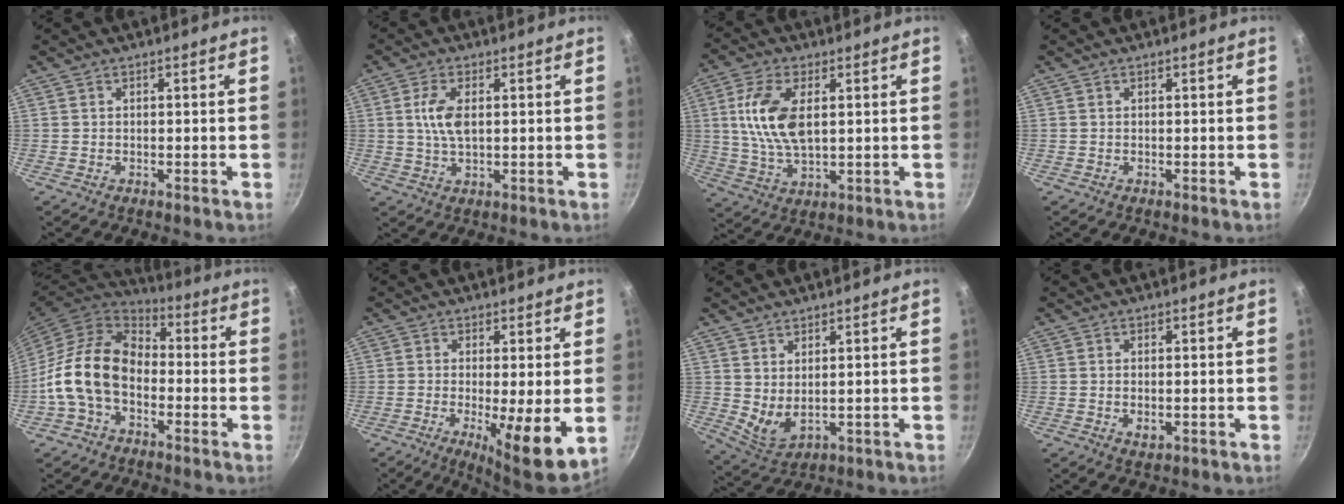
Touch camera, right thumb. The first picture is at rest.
{"total": 5.8, "force": [0.9, 2.8, 5.0], "torque": [-0.099, 0.000, 0.018]}
{"total": 11.5, "force": [2.2, 5.9, 9.7], "torque": [-0.186, -0.006, 0.046]}
{"total": 0.0}
{"total": 14.9, "force": [-2.7, 10.2, 10.5], "torque": [-0.165, 0.036, -0.071]}
{"total": 10.1, "force": [-1.1, 1.9, 9.9], "torque": [-0.146, -0.021, -0.012]}
{"total": 5.1, "force": [2.2, 2.3, 4.0], "torque": [-0.063, -0.032, 0.048]}
{"total": 2.2, "force": [-0.3, 1.2, 1.8], "torque": [-0.031, -0.004, -0.004]}